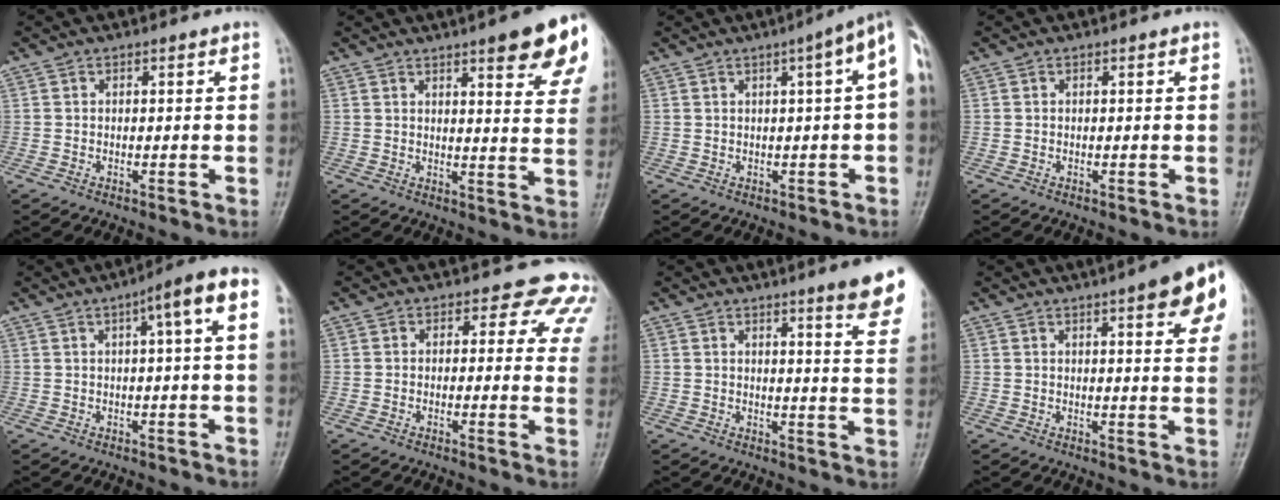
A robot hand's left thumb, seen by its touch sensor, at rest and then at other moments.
{"total": 13.7, "force": [8.2, 2.8, 10.6], "torque": [-0.104, -0.034, 0.093]}
{"total": 7.0, "force": [1.4, 1.0, 6.8], "torque": [-0.083, 0.025, 0.010]}
{"total": 0.0}
{"total": 7.8, "force": [2.3, 0.9, 7.4], "torque": [-0.106, 0.025, 0.026]}
{"total": 8.1, "force": [5.8, 4.9, 3.0], "torque": [0.016, -0.017, 0.035]}
{"total": 10.6, "force": [7.5, 1.1, 7.5], "torque": [-0.069, -0.036, 0.077]}
{"total": 11.4, "force": [5.8, 2.4, 9.5], "torque": [-0.091, -0.013, 0.063]}